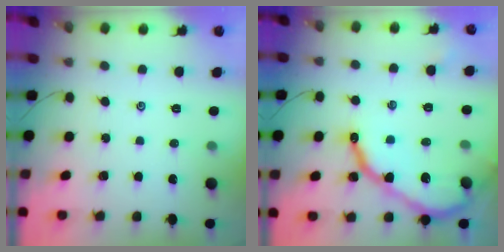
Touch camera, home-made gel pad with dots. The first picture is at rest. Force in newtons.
{"total": 15.0, "press": 15.0, "slide": 0.6}